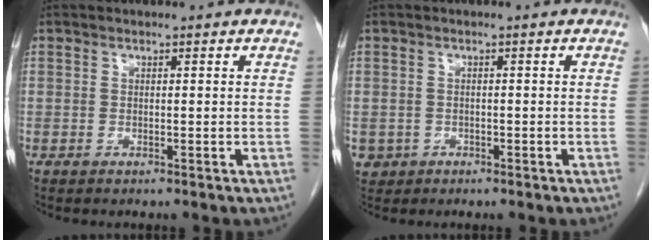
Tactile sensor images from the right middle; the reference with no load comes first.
{"total": 2.5, "force": [-1.1, 2.2, 0.2], "torque": [-0.004, 0.006, -0.015]}